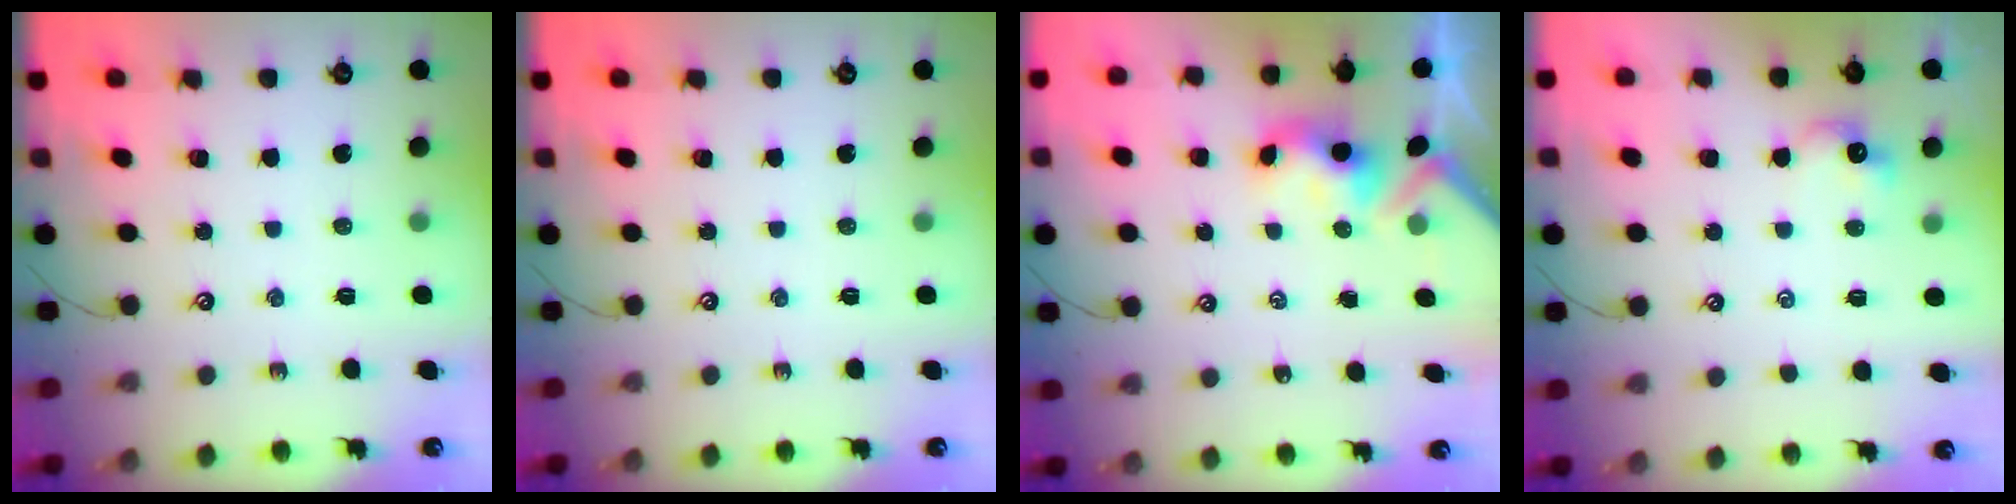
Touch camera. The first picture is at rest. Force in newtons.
{"total": 0.0}
{"total": 3.3, "press": 3.3, "slide": 0.4}
{"total": 1.2, "press": 1.1, "slide": 0.5}